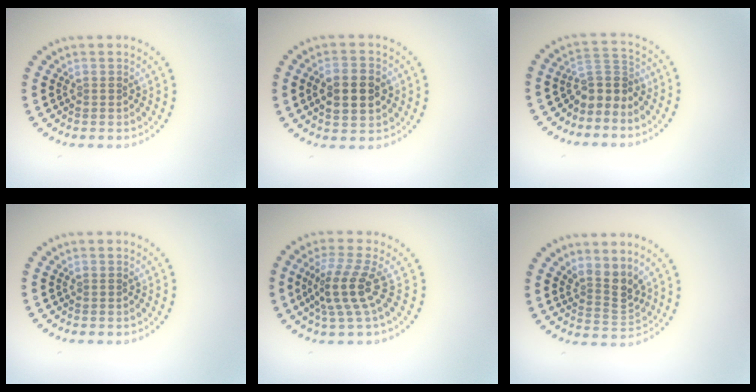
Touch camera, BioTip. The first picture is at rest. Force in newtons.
{"total": 4.6, "press": 4.6, "slide": 0.2}
{"total": 2.9, "press": 2.0, "slide": 2.1}
{"total": 0.0}
{"total": 3.7, "press": 2.6, "slide": 2.6}
{"total": 2.9, "press": 2.1, "slide": 2.0}